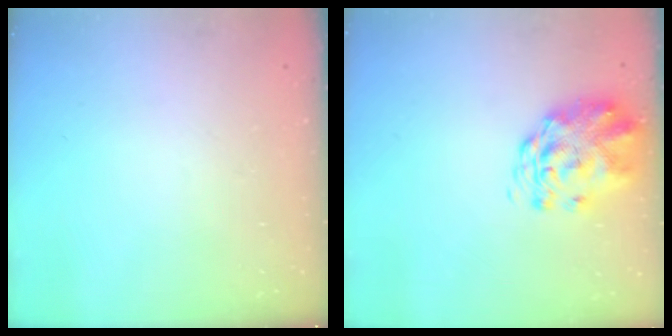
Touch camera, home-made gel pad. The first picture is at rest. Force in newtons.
{"total": 3.0, "press": 2.8, "slide": 1.1}